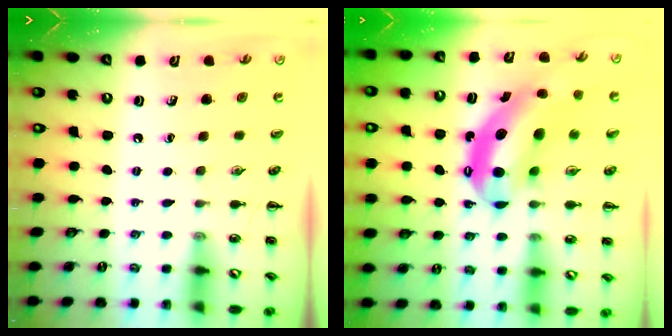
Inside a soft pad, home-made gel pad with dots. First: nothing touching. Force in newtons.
{"total": 13.7, "press": 13.1, "slide": 3.9}